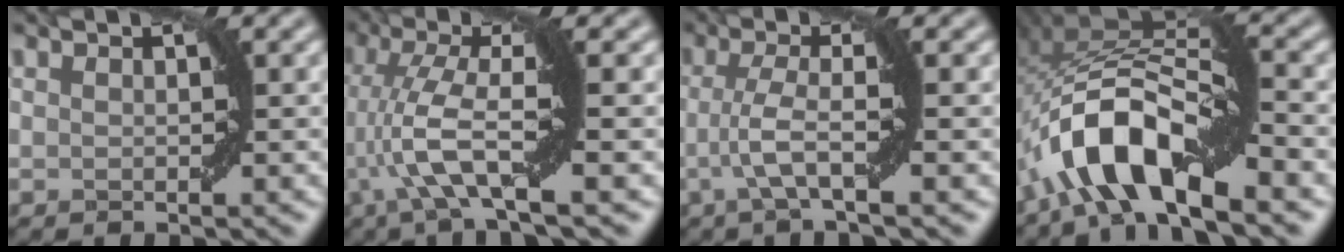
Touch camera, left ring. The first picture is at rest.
{"total": 6.3, "force": [-0.9, 0.8, 6.2], "torque": [-0.130, 0.015, -0.022]}
{"total": 3.5, "force": [-0.7, 0.4, 3.5], "torque": [-0.073, 0.006, -0.016]}
{"total": 9.3, "force": [-4.1, 3.2, 7.7], "torque": [-0.143, 0.021, -0.079]}